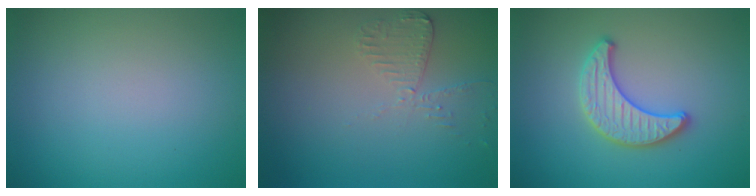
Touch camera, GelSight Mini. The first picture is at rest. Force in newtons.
{"total": 1.9, "press": 1.9, "slide": 0.4}
{"total": 2.7, "press": 2.7, "slide": 0.1}